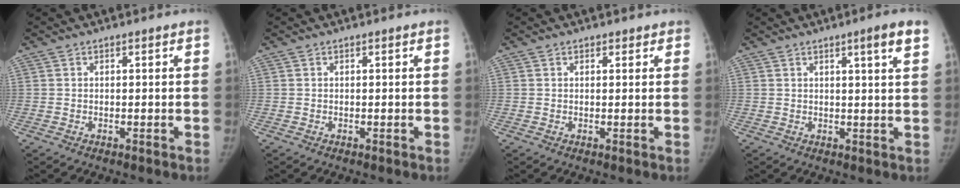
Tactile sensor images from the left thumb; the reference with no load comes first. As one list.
[{"total": 0.0}, {"total": 1.2, "force": [0.9, 0.8, 0.2], "torque": [0.013, -0.005, 0.007]}, {"total": 4.5, "force": [2.5, 0.0, 3.7], "torque": [-0.048, -0.014, 0.034]}]